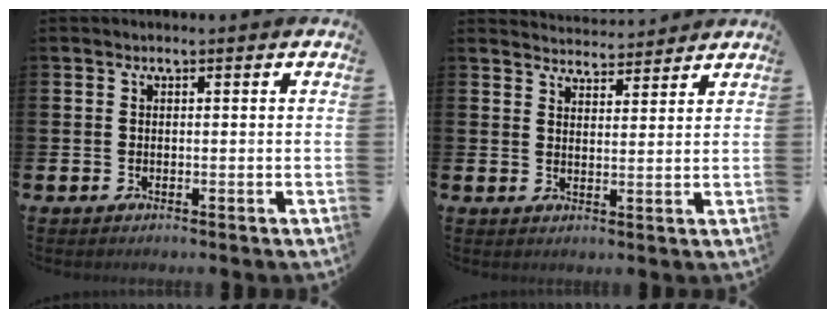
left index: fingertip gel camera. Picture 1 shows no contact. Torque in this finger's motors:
{"motor_torque": [0.55, -0.53, 0.03, 0.00]}